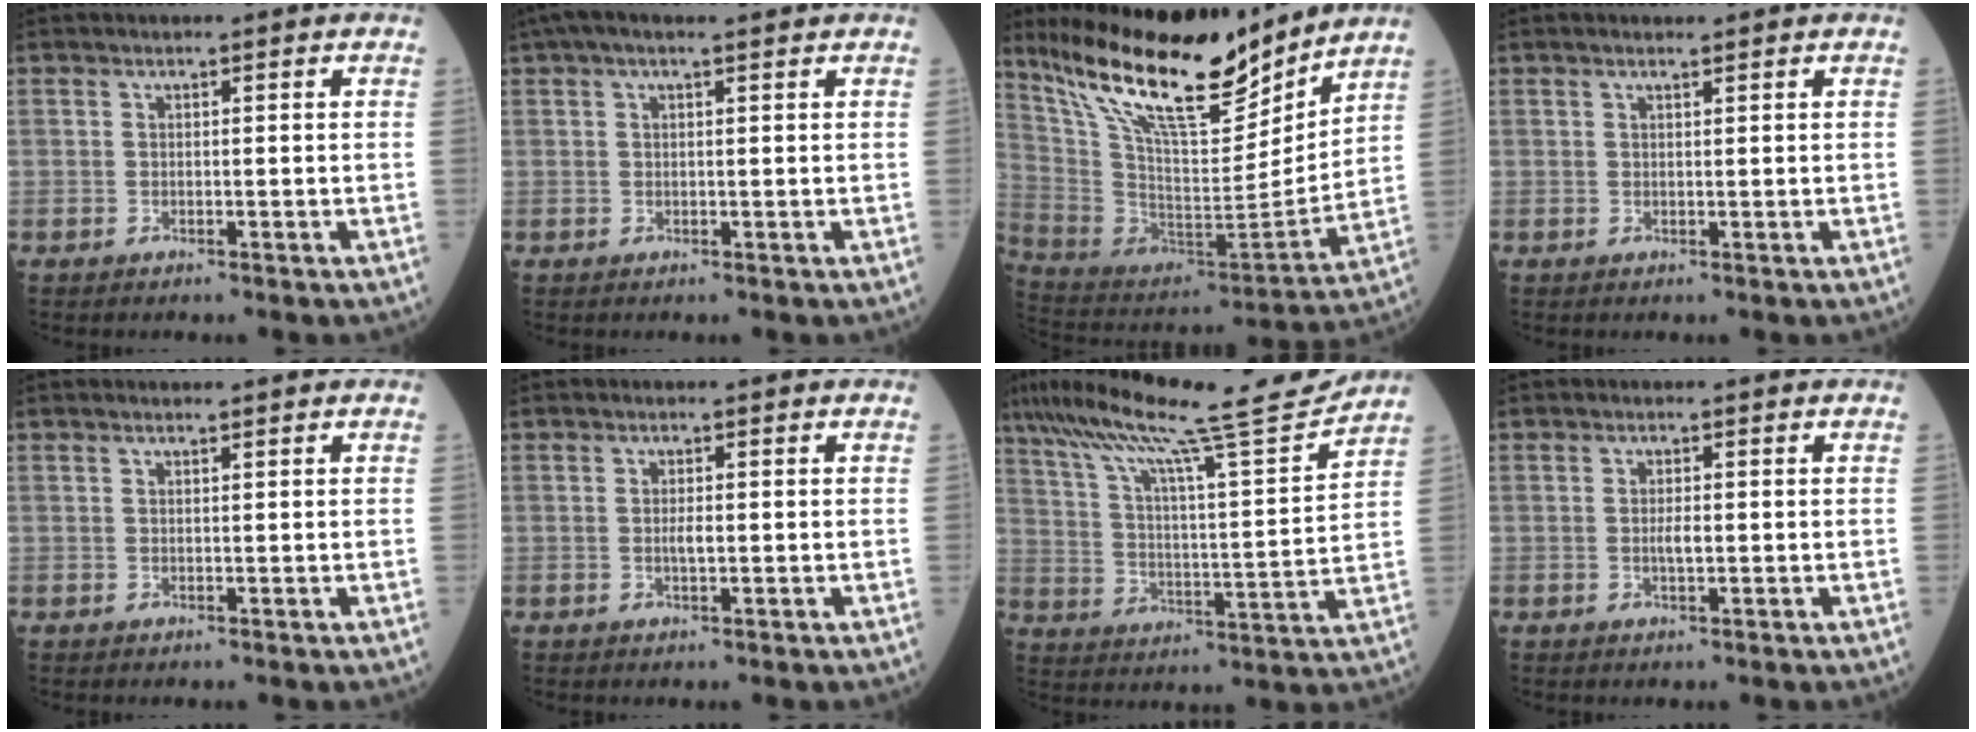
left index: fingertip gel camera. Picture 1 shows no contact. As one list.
[{"total": 5.6, "force": [4.1, 0.9, 3.7], "torque": [-0.068, 0.043, 0.067]}, {"total": 22.0, "force": [17.0, 4.5, 13.2], "torque": [-0.239, -0.010, 0.307]}, {"total": 1.1, "force": [0.9, 0.0, 0.6], "torque": [-0.013, 0.007, 0.017]}, {"total": 0.5, "force": [0.4, 0.0, 0.3], "torque": [-0.012, 0.002, 0.009]}, {"total": 1.4, "force": [-0.1, 0.3, 1.4], "torque": [-0.029, -0.002, -0.002]}, {"total": 20.0, "force": [17.0, -0.1, 10.6], "torque": [-0.187, 0.003, 0.264]}, {"total": 1.6, "force": [-0.2, 0.4, 1.5], "torque": [-0.032, -0.001, -0.003]}]